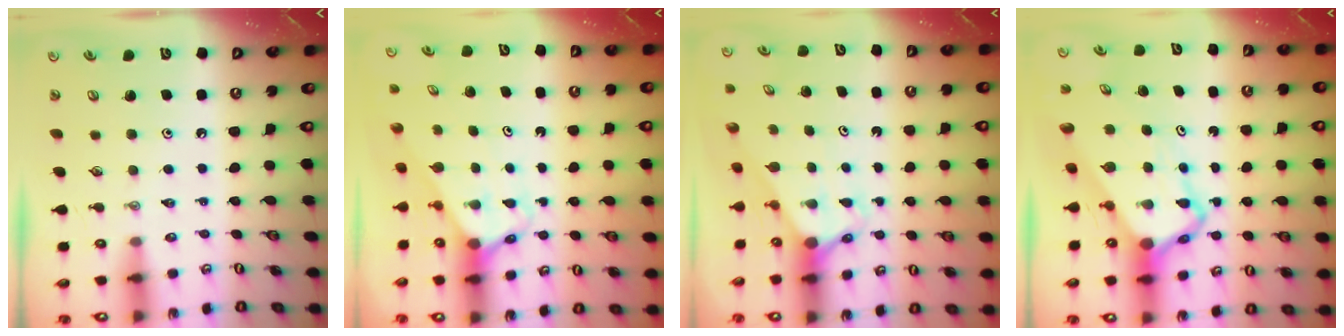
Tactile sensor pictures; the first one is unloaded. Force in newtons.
{"total": 2.6, "press": 2.6, "slide": 0.1}
{"total": 2.8, "press": 2.8, "slide": 0.0}
{"total": 8.8, "press": 8.8, "slide": 0.7}